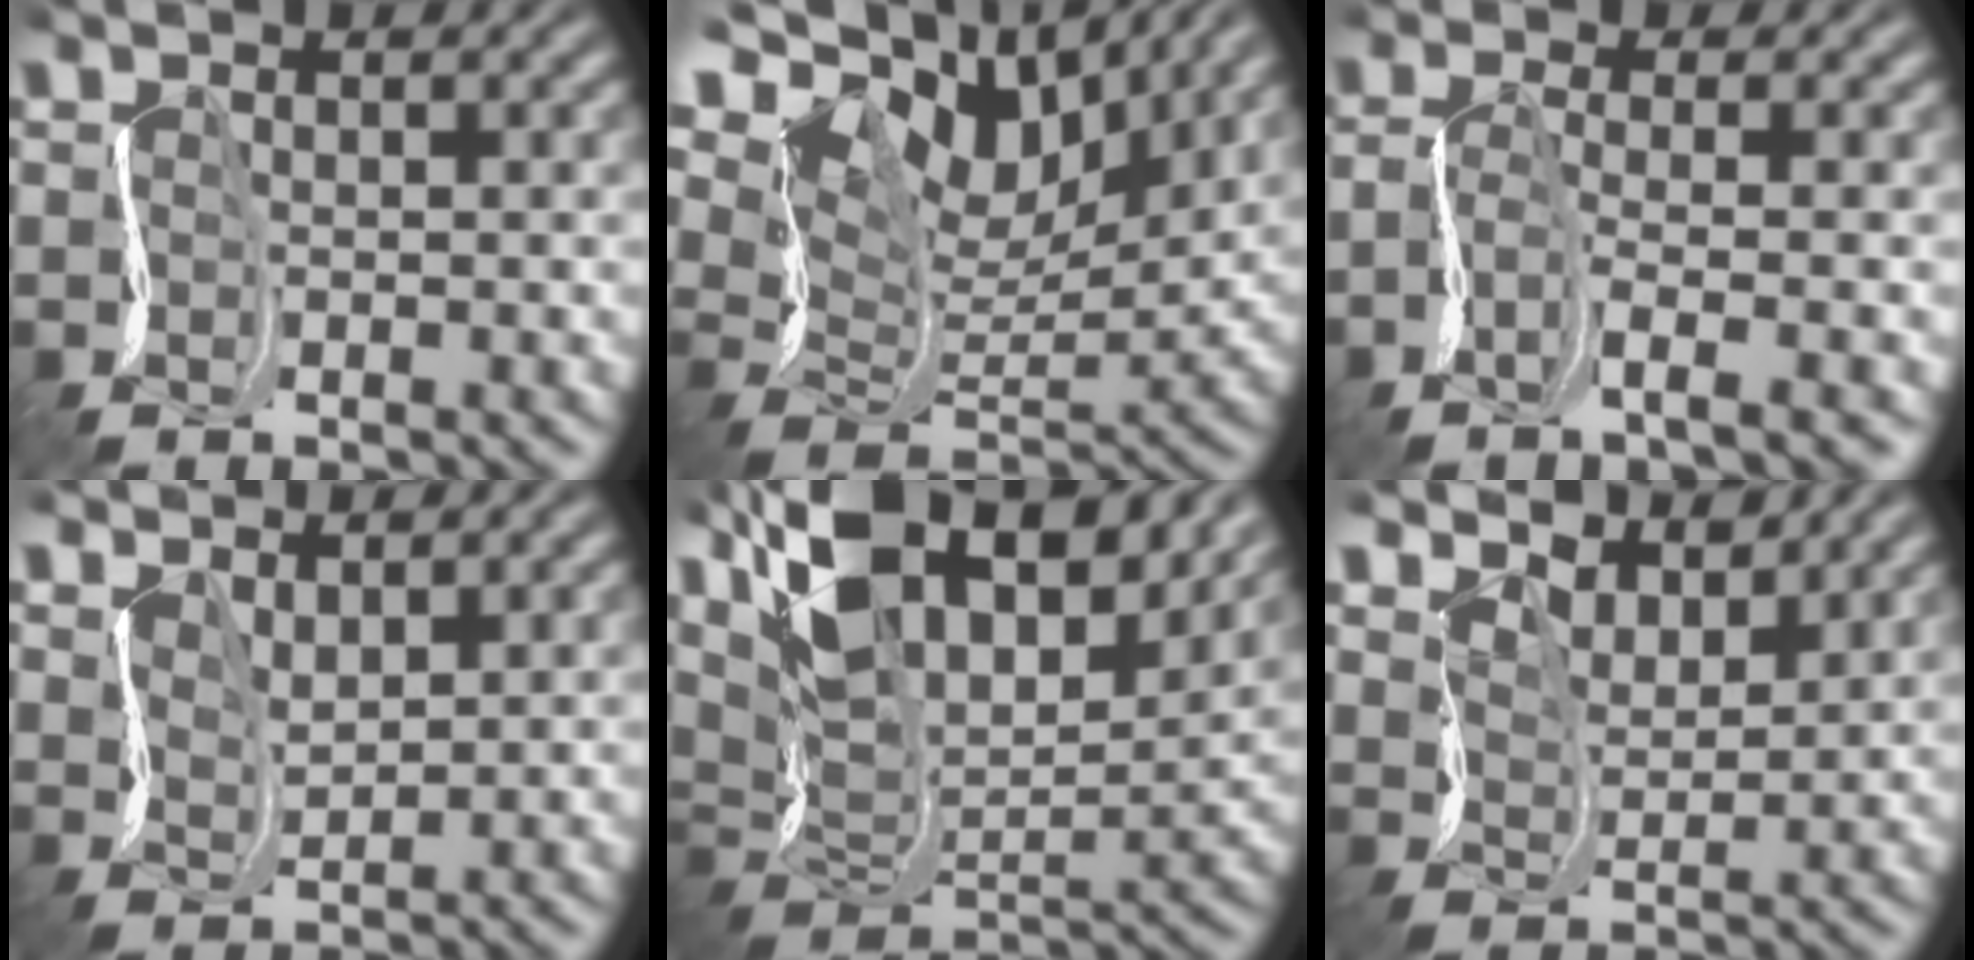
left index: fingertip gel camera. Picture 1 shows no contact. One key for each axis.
{"total": 13.5, "fx": 8.7, "fy": 6.7, "fz": 7.8, "tx": -0.162, "ty": 0.031, "tz": 0.144}
{"total": 3.3, "fx": -1.4, "fy": 0.5, "fz": 2.9, "tx": -0.059, "ty": -0.003, "tz": -0.036}
{"total": 2.2, "fx": 2.1, "fy": 0.6, "fz": 0.4, "tx": -0.018, "ty": -0.001, "tz": 0.045}
{"total": 15.1, "fx": 9.4, "fy": 7.0, "fz": 9.5, "tx": -0.196, "ty": 0.033, "tz": 0.166}
{"total": 4.0, "fx": 3.8, "fy": 1.1, "fz": 0.8, "tx": -0.032, "ty": -0.003, "tz": 0.061}